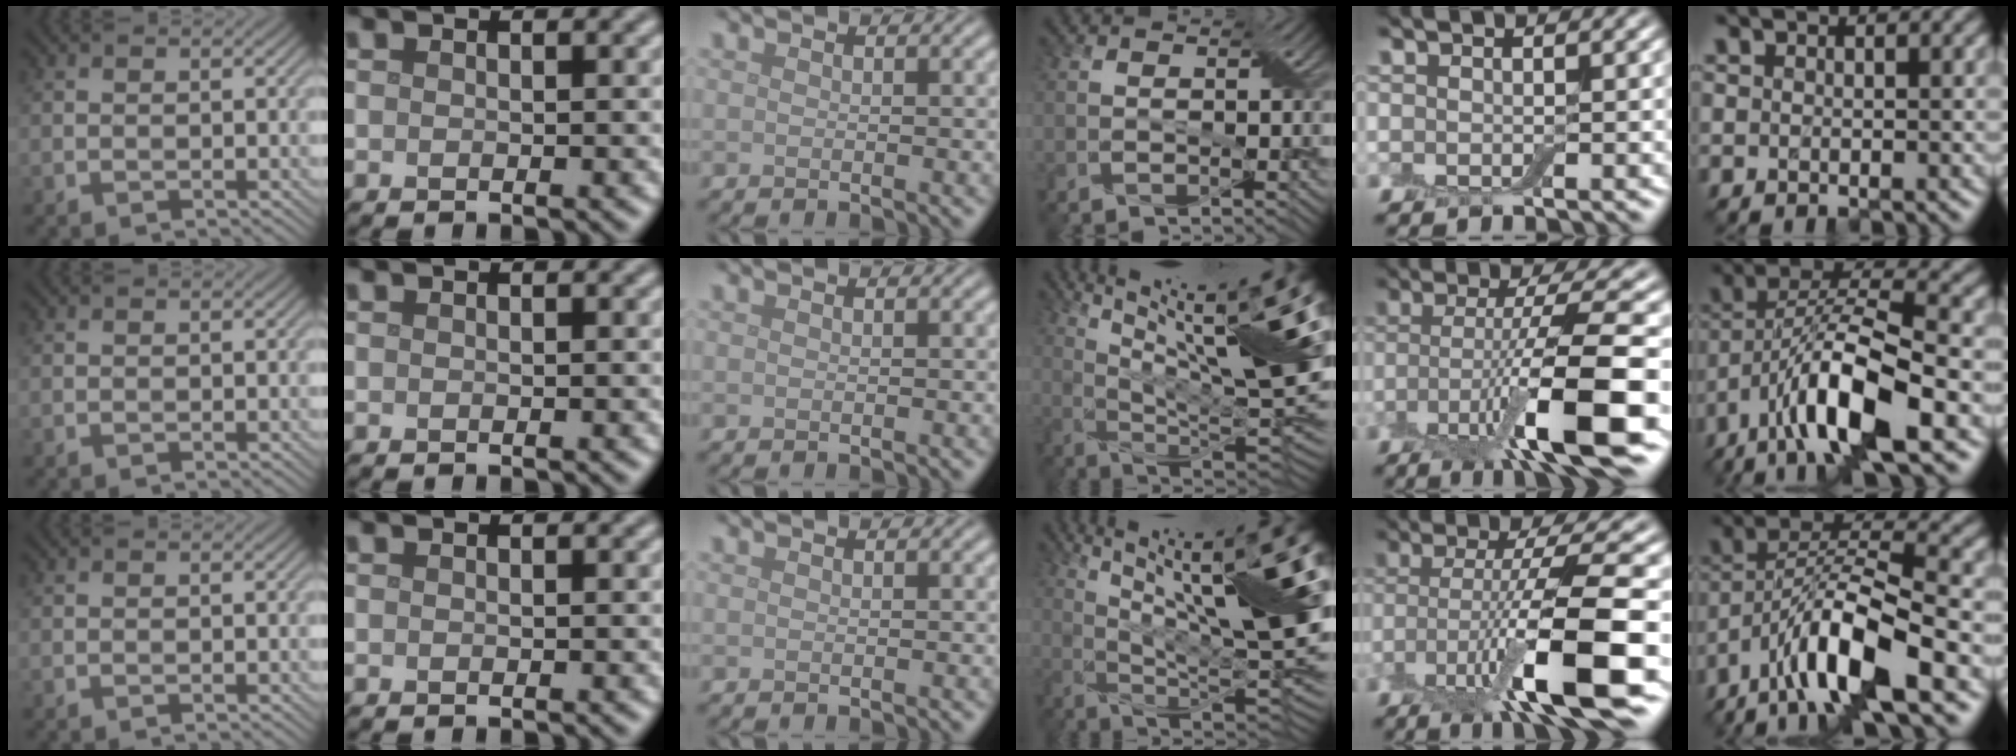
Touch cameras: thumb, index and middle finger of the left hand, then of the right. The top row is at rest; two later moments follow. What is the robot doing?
{"motion": "wrap", "object": "cling film"}